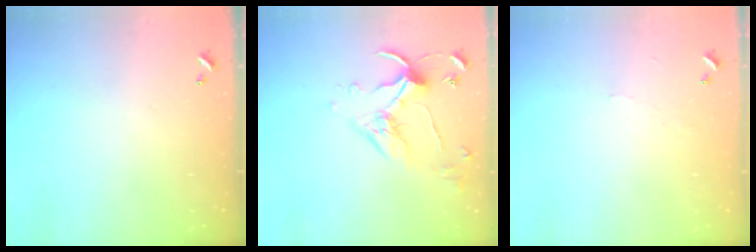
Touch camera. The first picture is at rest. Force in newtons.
{"total": 4.8, "press": 4.7, "slide": 1.0}
{"total": 2.1, "press": 2.1, "slide": 0.6}